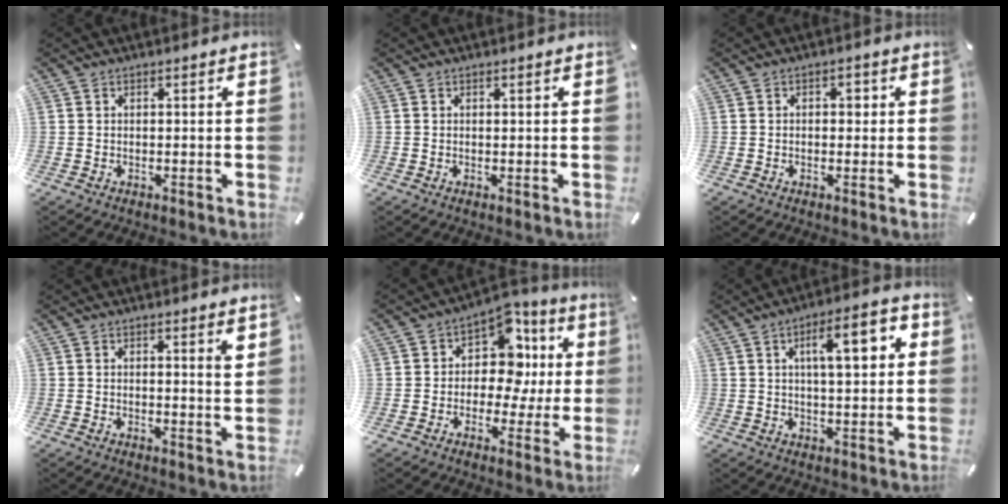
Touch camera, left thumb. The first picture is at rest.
{"total": 0.0}
{"total": 2.1, "force": [0.1, 1.5, 1.4], "torque": [-0.014, 0.004, -0.007]}
{"total": 2.3, "force": [1.3, 0.1, 1.9], "torque": [-0.023, -0.009, 0.019]}
{"total": 11.5, "force": [2.4, 8.5, 7.3], "torque": [-0.106, -0.019, 0.045]}
{"total": 11.3, "force": [3.5, 3.6, 10.1], "torque": [-0.157, -0.002, 0.049]}